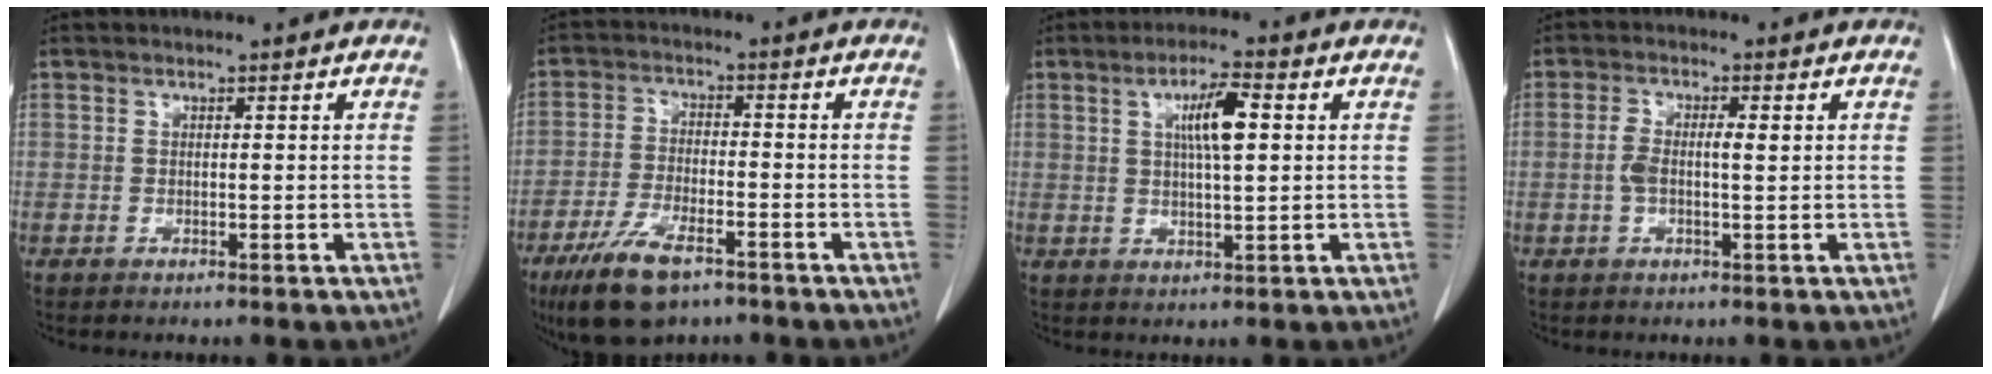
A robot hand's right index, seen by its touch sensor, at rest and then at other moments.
{"total": 9.9, "force": [-6.5, 3.2, 6.8], "torque": [-0.135, -0.015, -0.112]}
{"total": 6.2, "force": [1.6, 0.9, 5.9], "torque": [-0.106, 0.005, 0.028]}
{"total": 4.0, "force": [0.2, 1.2, 3.9], "torque": [-0.084, 0.016, 0.005]}